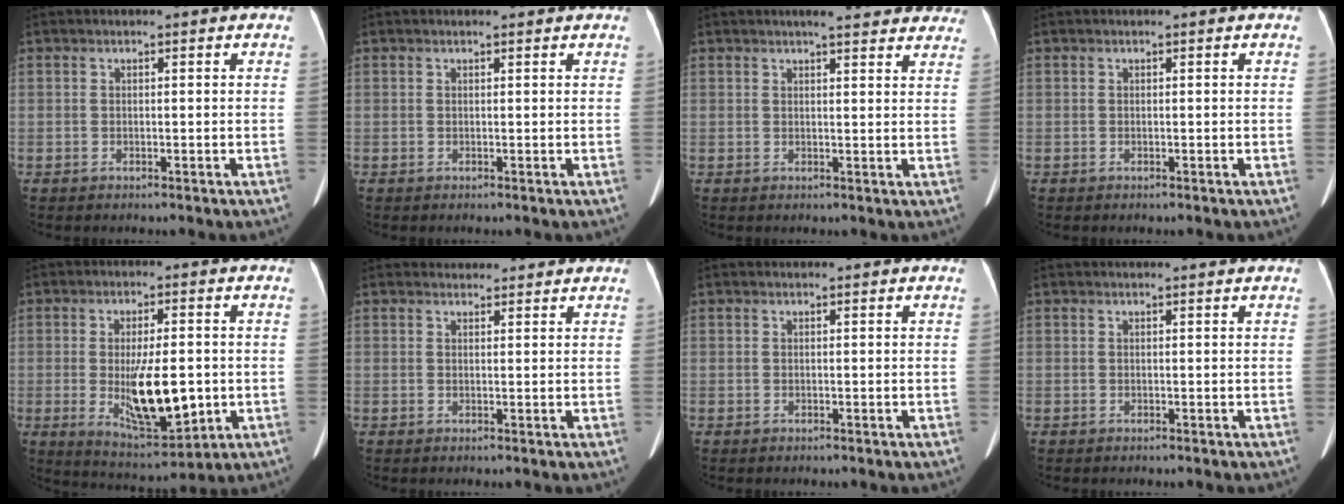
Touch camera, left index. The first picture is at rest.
{"total": 1.3, "force": [1.3, 0.2, 0.3], "torque": [-0.012, 0.002, 0.014]}
{"total": 13.4, "force": [12.2, 2.6, 5.0], "torque": [-0.035, 0.003, 0.124]}
{"total": 0.0}
{"total": 11.4, "force": [-1.6, 3.5, 10.8], "torque": [-0.185, -0.025, -0.013]}
{"total": 4.0, "force": [3.8, 1.1, 0.1], "torque": [-0.001, 0.020, 0.046]}
{"total": 1.1, "force": [1.0, 0.1, 0.2], "torque": [-0.009, 0.011, 0.014]}
{"total": 1.2, "force": [1.1, -0.2, 0.2], "torque": [-0.011, 0.001, 0.015]}